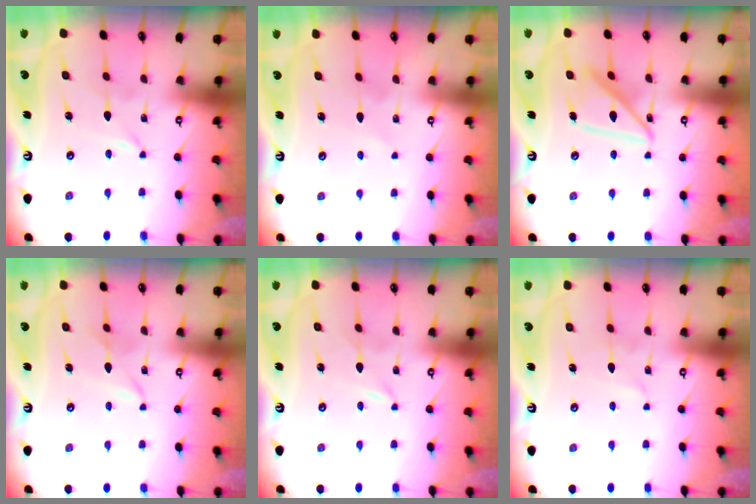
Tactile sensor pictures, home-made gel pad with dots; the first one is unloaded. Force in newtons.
{"total": 3.3, "press": 3.3, "slide": 0.4}
{"total": 14.4, "press": 14.3, "slide": 1.5}
{"total": 2.3, "press": 2.3, "slide": 0.2}
{"total": 0.0}
{"total": 1.9, "press": 1.9, "slide": 0.3}